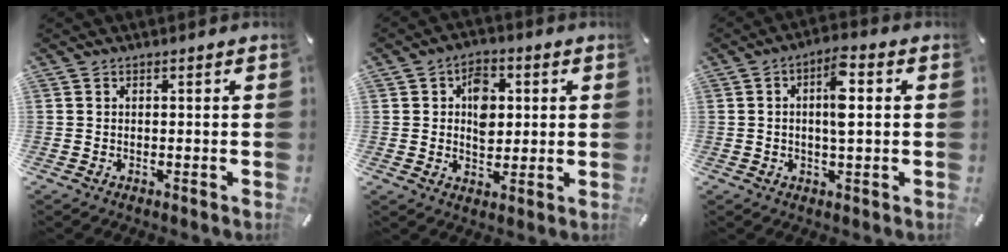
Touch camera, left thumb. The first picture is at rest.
{"total": 7.4, "force": [1.3, 5.7, 4.6], "torque": [-0.057, -0.001, 0.018]}
{"total": 7.7, "force": [1.2, 2.6, 7.2], "torque": [-0.121, 0.005, 0.017]}